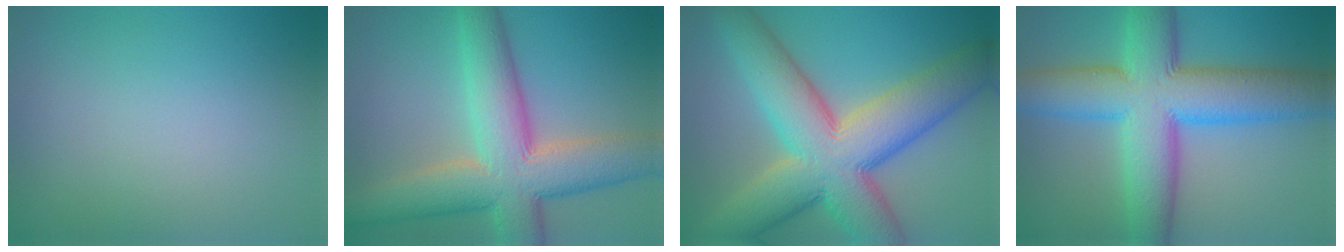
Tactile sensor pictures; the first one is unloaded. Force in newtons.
{"total": 10.9, "press": 10.9, "slide": 0.9}
{"total": 13.7, "press": 13.7, "slide": 0.6}
{"total": 11.9, "press": 11.9, "slide": 0.4}